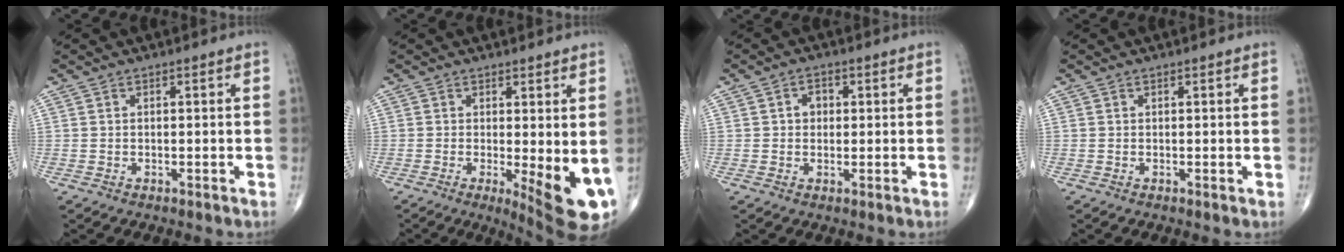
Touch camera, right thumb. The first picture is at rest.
{"total": 9.6, "force": [-1.3, 2.6, 9.2], "torque": [-0.118, -0.022, -0.011]}
{"total": 3.0, "force": [0.5, 2.4, 1.7], "torque": [-0.011, 0.006, 0.007]}
{"total": 0.0}